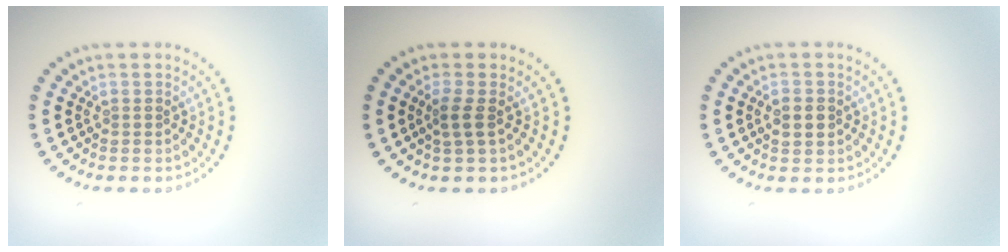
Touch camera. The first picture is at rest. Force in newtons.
{"total": 1.6, "press": 1.3, "slide": 0.9}
{"total": 2.3, "press": 2.3, "slide": 0.1}